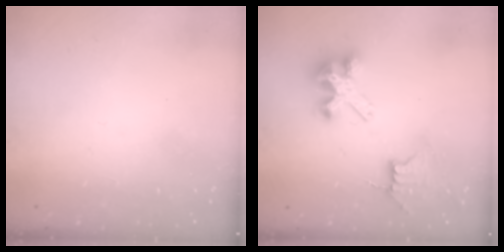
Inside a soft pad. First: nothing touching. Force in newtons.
{"total": 7.9, "press": 7.9, "slide": 0.4}